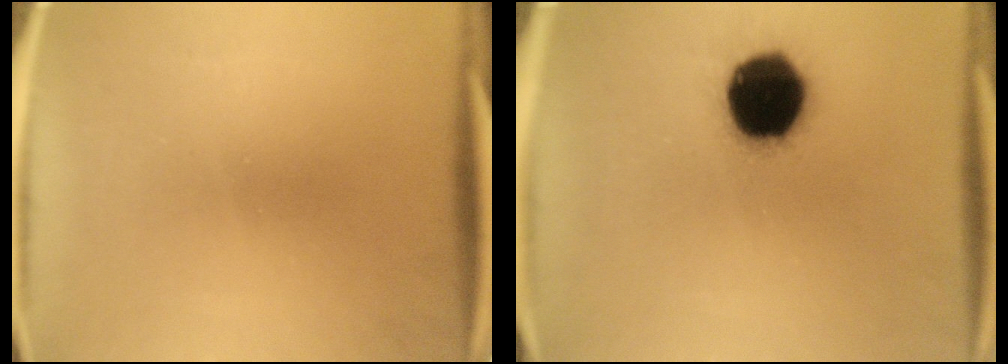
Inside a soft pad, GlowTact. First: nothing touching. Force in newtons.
{"total": 19.1}